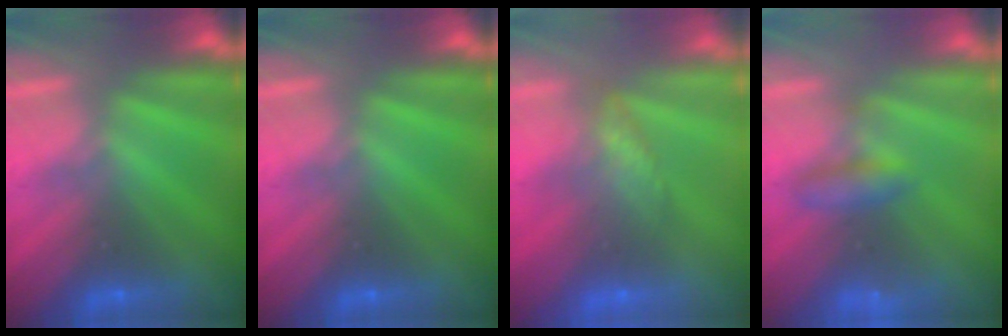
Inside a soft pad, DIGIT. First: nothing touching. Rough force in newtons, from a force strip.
{"total": 0.0}
{"total": 8.5}
{"total": 2.0}